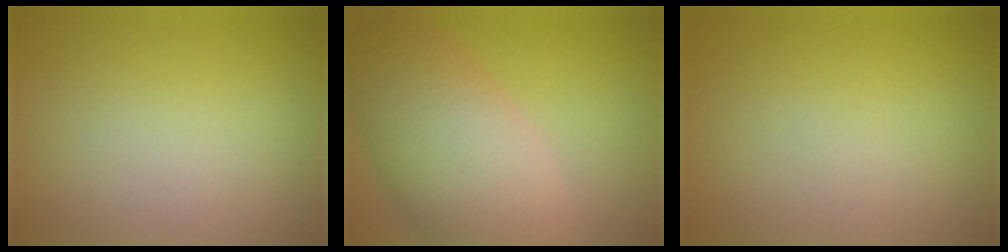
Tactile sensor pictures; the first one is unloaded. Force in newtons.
{"total": 8.7, "press": 8.7, "slide": 0.4}
{"total": 0.0}